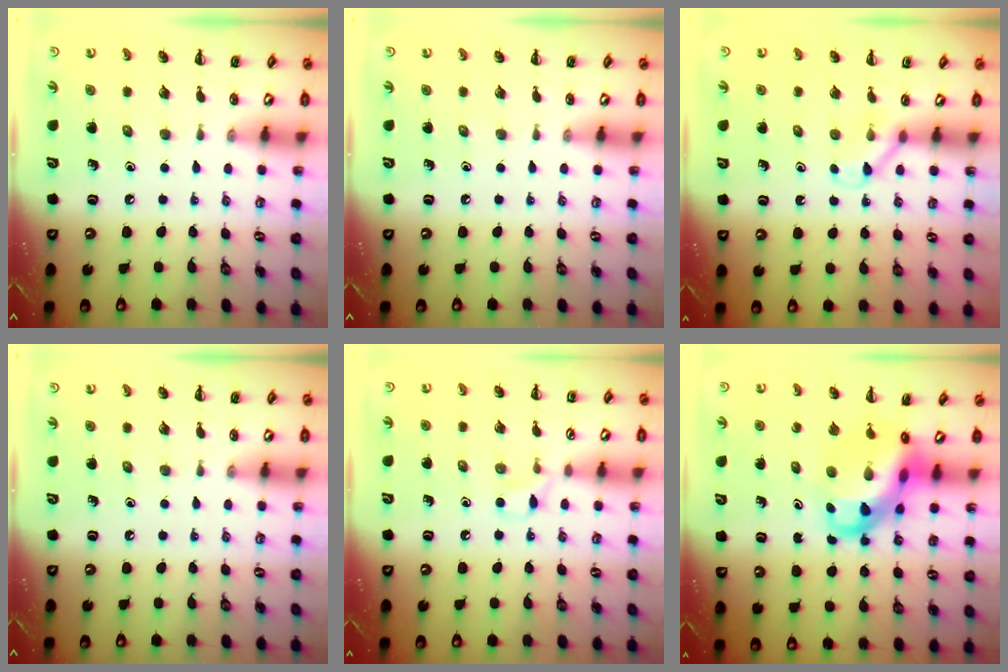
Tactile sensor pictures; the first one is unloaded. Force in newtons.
{"total": 0.0}
{"total": 4.5, "press": 4.2, "slide": 1.5}
{"total": 0.0}
{"total": 4.0, "press": 3.7, "slide": 1.5}
{"total": 8.1, "press": 7.7, "slide": 2.2}